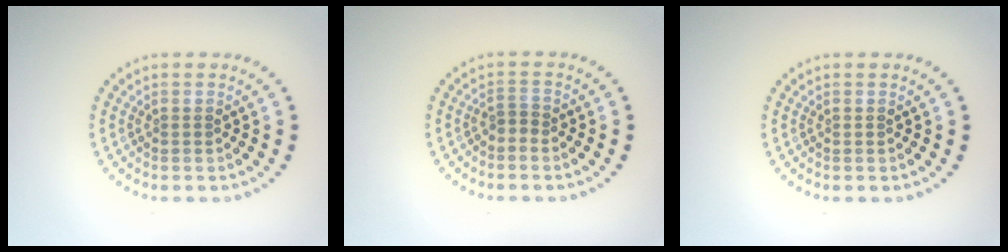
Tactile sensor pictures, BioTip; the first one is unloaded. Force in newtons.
{"total": 1.1, "press": 0.8, "slide": 0.7}
{"total": 0.0}